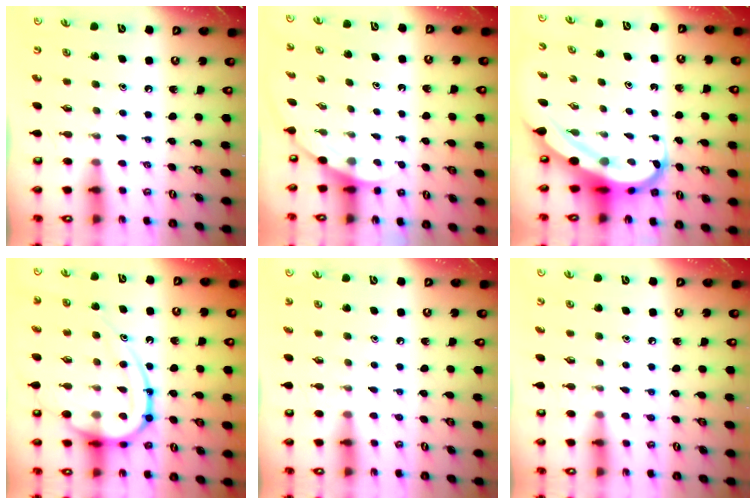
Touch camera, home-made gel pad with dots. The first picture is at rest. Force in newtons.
{"total": 2.2, "press": 2.2, "slide": 0.0}
{"total": 8.2, "press": 8.0, "slide": 1.7}
{"total": 18.9, "press": 18.8, "slide": 1.8}
{"total": 3.2, "press": 3.2, "slide": 0.4}
{"total": 4.4, "press": 4.3, "slide": 0.6}